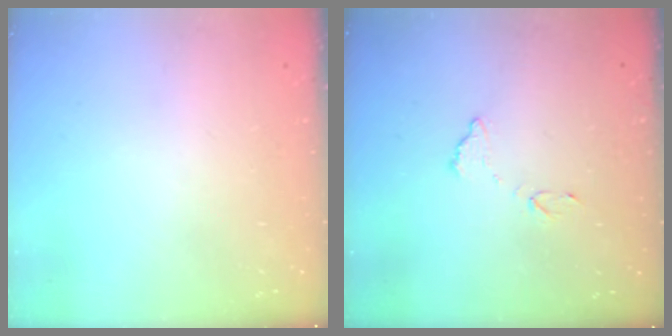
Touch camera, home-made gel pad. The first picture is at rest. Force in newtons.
{"total": 7.1, "press": 7.1, "slide": 0.3}